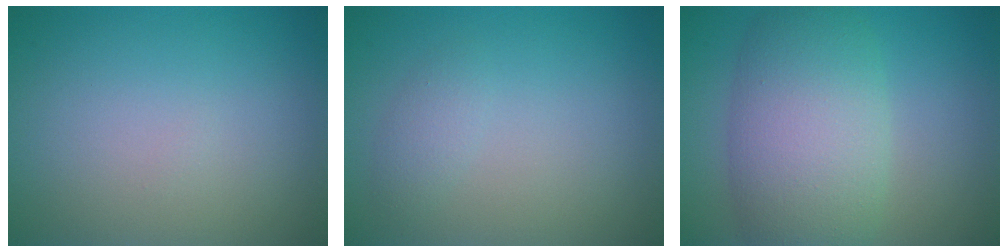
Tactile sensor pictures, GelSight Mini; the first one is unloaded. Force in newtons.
{"total": 2.3, "press": 2.3, "slide": 0.2}
{"total": 8.1, "press": 8.1, "slide": 0.4}